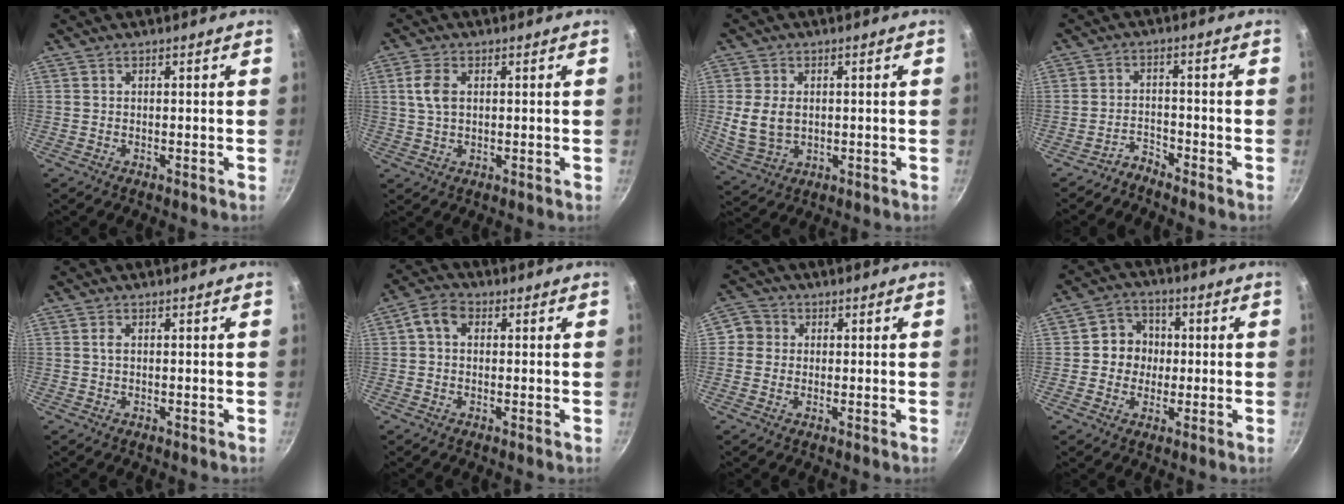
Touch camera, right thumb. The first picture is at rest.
{"total": 4.7, "force": [1.1, 2.8, 3.5], "torque": [-0.070, 0.001, 0.021]}
{"total": 7.4, "force": [0.4, 5.5, 4.9], "torque": [-0.088, -0.009, 0.018]}
{"total": 2.8, "force": [-2.7, 0.4, -0.1], "torque": [0.004, 0.023, -0.055]}
{"total": 0.8, "force": [0.2, 0.3, 0.7], "torque": [-0.014, 0.000, 0.005]}
{"total": 4.7, "force": [1.0, 3.4, 3.1], "torque": [-0.059, 0.013, 0.007]}
{"total": 3.7, "force": [0.2, 3.6, 0.8], "torque": [0.016, 0.005, -0.010]}
{"total": 8.5, "force": [0.5, 7.8, 3.2], "torque": [-0.007, 0.010, -0.005]}